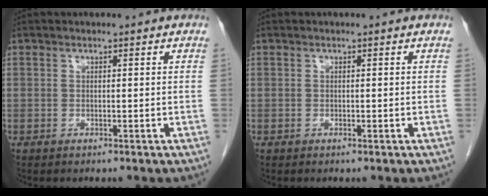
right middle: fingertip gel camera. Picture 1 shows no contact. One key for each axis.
{"total": 0.0}